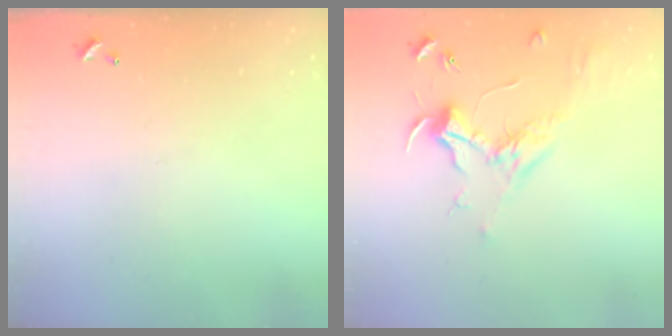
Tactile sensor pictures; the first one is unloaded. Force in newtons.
{"total": 1.8, "press": 1.7, "slide": 0.6}